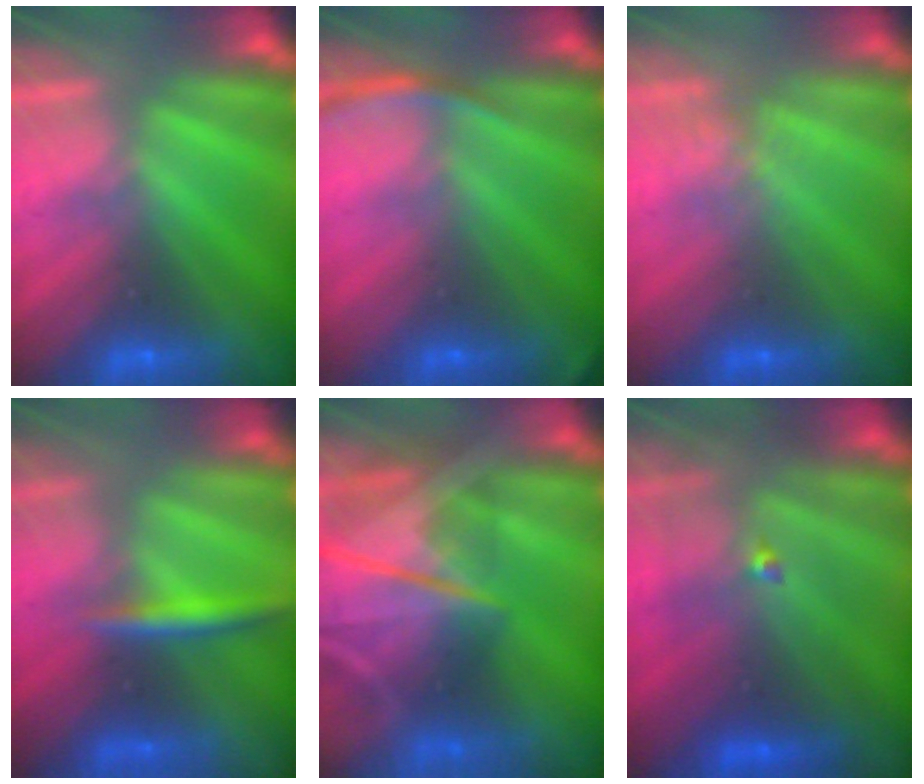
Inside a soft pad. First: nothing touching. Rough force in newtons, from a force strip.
{"total": 2.8}
{"total": 1.0}
{"total": 2.8}
{"total": 7.2}
{"total": 4.5}